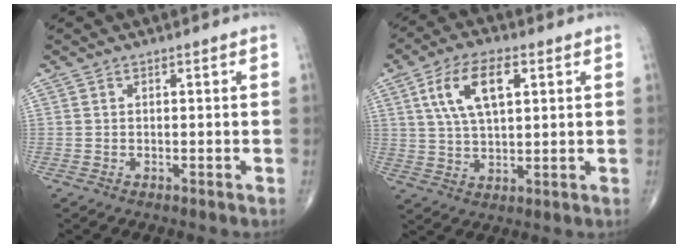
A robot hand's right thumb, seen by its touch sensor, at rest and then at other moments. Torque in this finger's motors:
{"motor_torque": [0.09, 0.32, 0.38, -0.16, 0.27]}